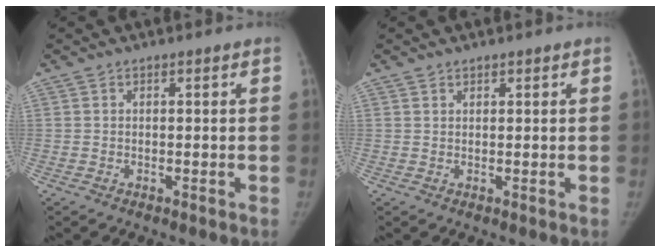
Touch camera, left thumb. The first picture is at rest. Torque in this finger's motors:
{"motor_torque": [-0.15, -0.11, -0.19, 0.13, -0.05]}